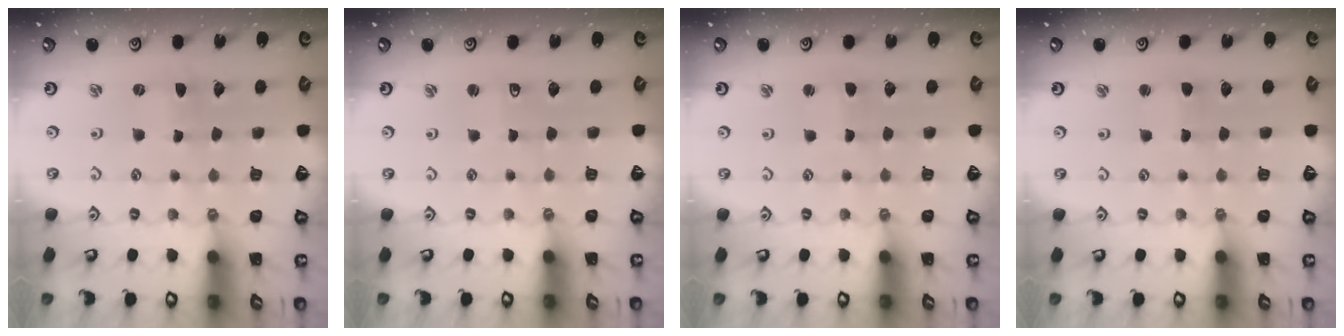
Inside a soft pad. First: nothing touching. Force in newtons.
{"total": 2.1, "press": 2.0, "slide": 0.4}
{"total": 0.7, "press": 0.7, "slide": 0.1}
{"total": 2.1, "press": 2.1, "slide": 0.3}